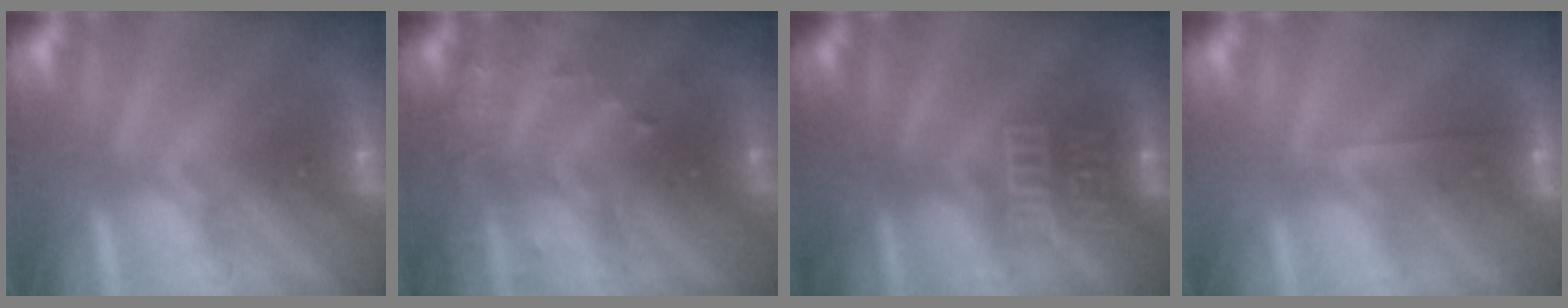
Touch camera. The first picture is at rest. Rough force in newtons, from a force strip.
{"total": 3.9}
{"total": 3.2}
{"total": 1.8}